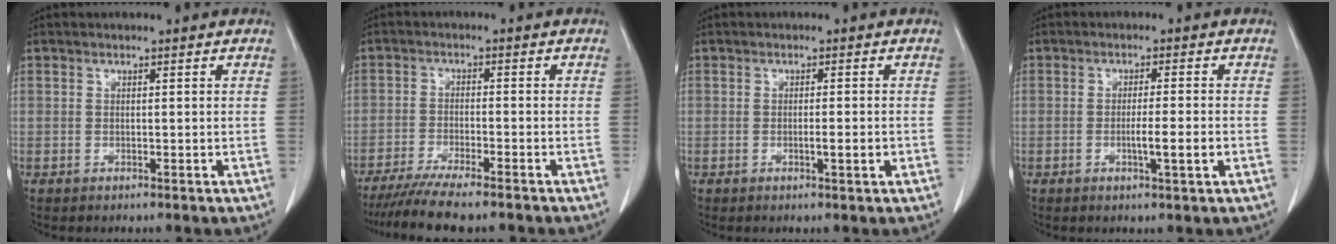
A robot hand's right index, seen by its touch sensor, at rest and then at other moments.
{"total": 9.1, "force": [-7.7, 0.3, 4.8], "torque": [-0.072, -0.022, -0.124]}
{"total": 2.0, "force": [-0.5, 0.1, 1.9], "torque": [-0.033, -0.001, -0.005]}
{"total": 3.8, "force": [-1.0, -0.2, 3.7], "torque": [-0.061, -0.004, -0.014]}